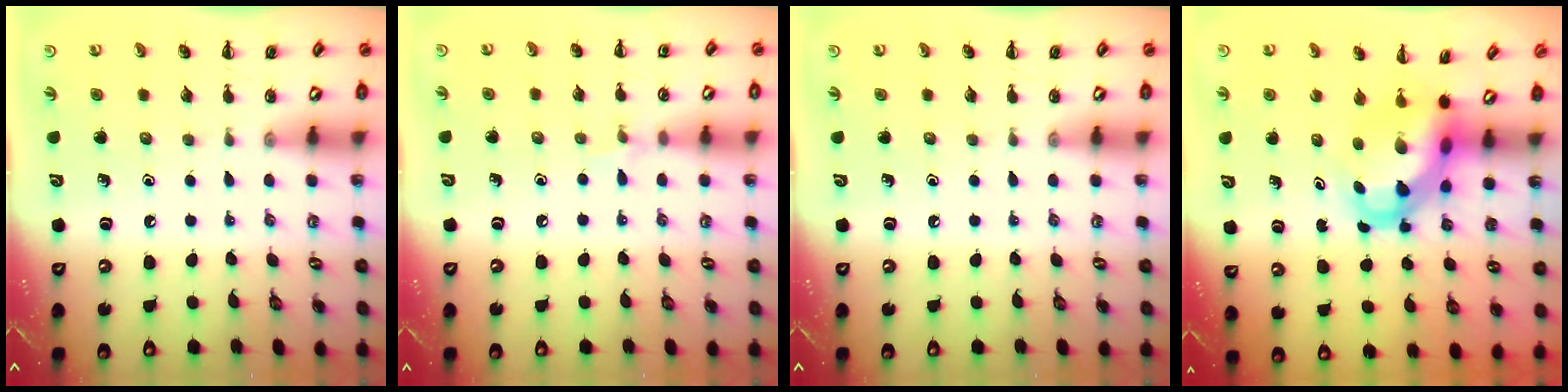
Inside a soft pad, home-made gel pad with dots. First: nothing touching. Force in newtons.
{"total": 3.7, "press": 3.4, "slide": 1.4}
{"total": 0.0}
{"total": 5.2, "press": 5.0, "slide": 1.4}